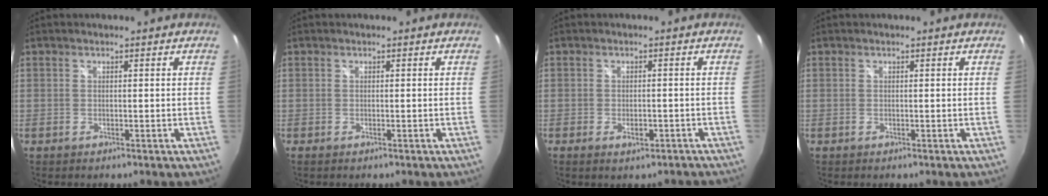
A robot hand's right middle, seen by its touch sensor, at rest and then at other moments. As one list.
[{"total": 0.0}, {"total": 3.2, "force": [-2.0, 1.4, 2.0], "torque": [-0.034, -0.004, -0.024]}, {"total": 0.0}]